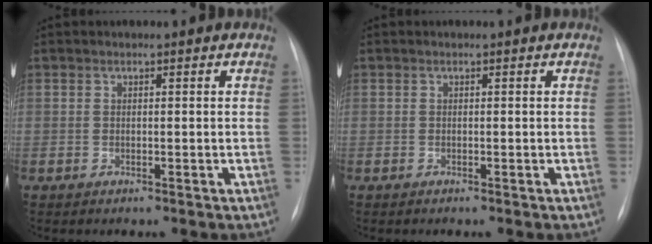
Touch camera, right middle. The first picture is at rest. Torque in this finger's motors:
{"motor_torque": [-0.08, 0.01, -0.03, 0.00]}